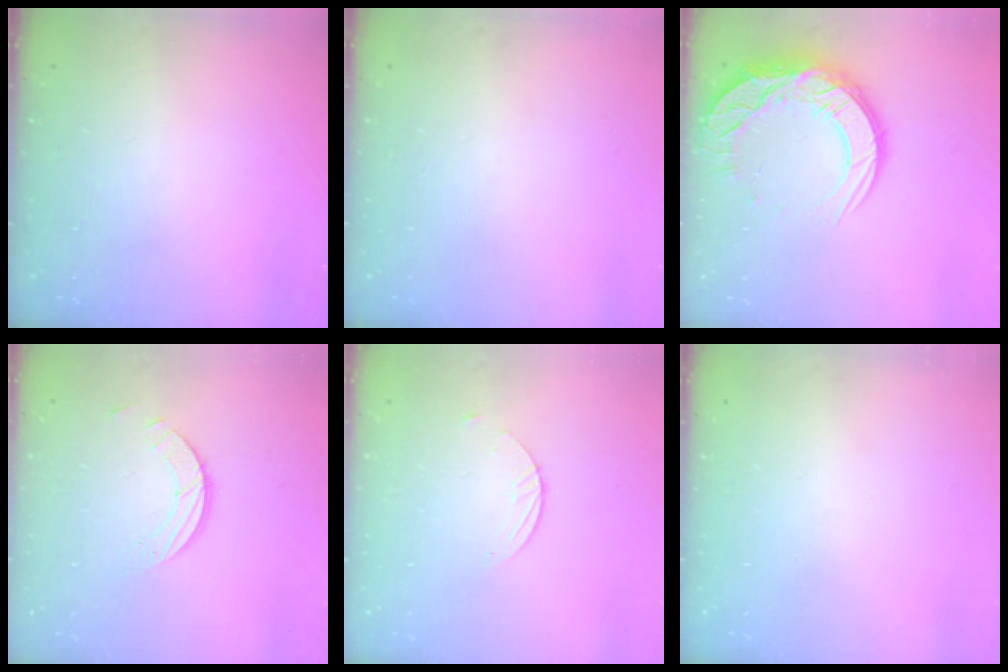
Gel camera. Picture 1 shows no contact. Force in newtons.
{"total": 0.0}
{"total": 16.5, "press": 16.5, "slide": 1.4}
{"total": 3.9, "press": 3.9, "slide": 0.1}
{"total": 2.1, "press": 2.1, "slide": 0.2}
{"total": 0.0}